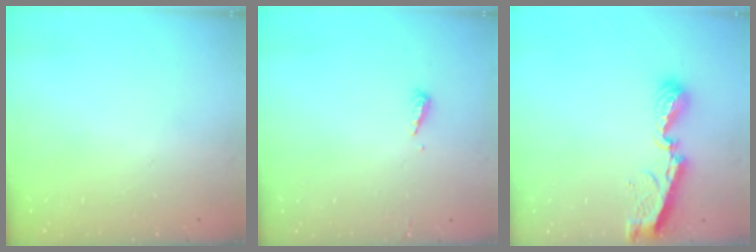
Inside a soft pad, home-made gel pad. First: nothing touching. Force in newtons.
{"total": 5.1, "press": 5.1, "slide": 0.5}
{"total": 9.2, "press": 9.2, "slide": 0.6}